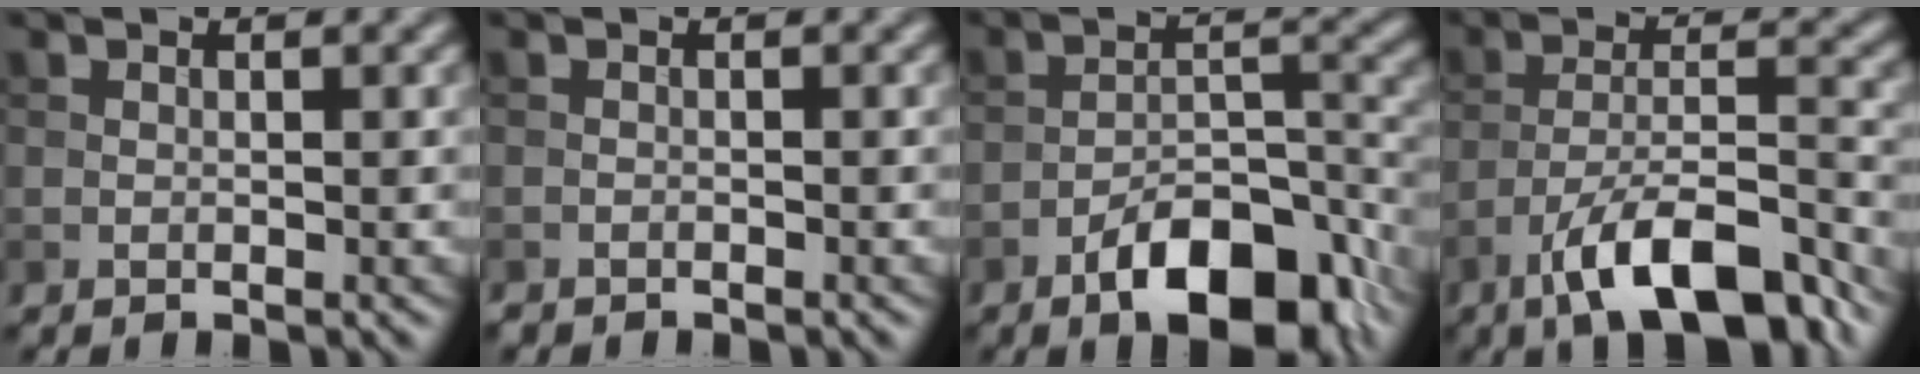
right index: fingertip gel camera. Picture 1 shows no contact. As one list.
[{"total": 0.9, "force": [-0.9, 0.1, 0.0], "torque": [0.001, -0.003, -0.017]}, {"total": 9.4, "force": [-5.9, 3.6, 6.3], "torque": [-0.094, 0.007, -0.101]}, {"total": 10.8, "force": [-7.3, 3.3, 7.3], "torque": [-0.115, 0.009, -0.128]}]